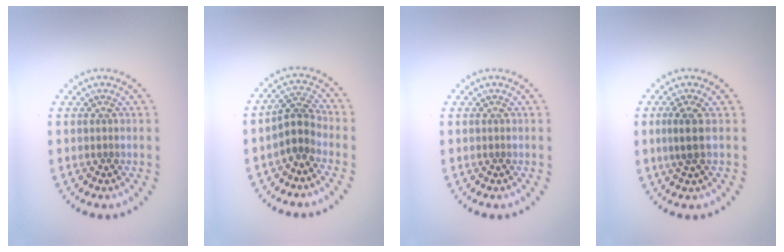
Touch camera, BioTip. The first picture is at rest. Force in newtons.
{"total": 2.5, "press": 2.0, "slide": 1.6}
{"total": 0.0}
{"total": 2.0, "press": 1.6, "slide": 1.2}